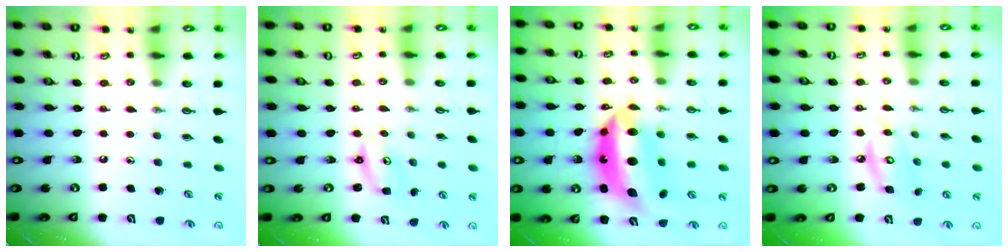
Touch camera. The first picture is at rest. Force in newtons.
{"total": 2.6, "press": 2.5, "slide": 0.3}
{"total": 16.6, "press": 16.6, "slide": 1.3}
{"total": 6.9, "press": 6.9, "slide": 0.4}